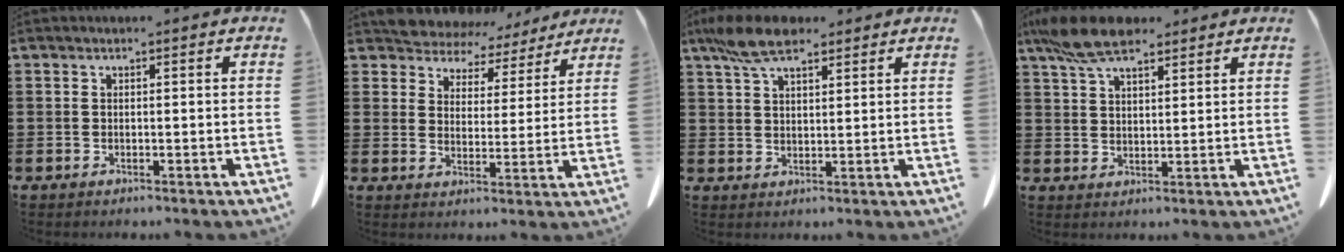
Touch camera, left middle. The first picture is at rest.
{"total": 5.6, "force": [5.4, 1.5, -0.2], "torque": [-0.033, -0.037, 0.095]}
{"total": 7.7, "force": [5.6, 2.8, 4.5], "torque": [-0.104, 0.001, 0.104]}
{"total": 8.2, "force": [6.3, 2.8, 4.4], "torque": [-0.106, -0.004, 0.119]}